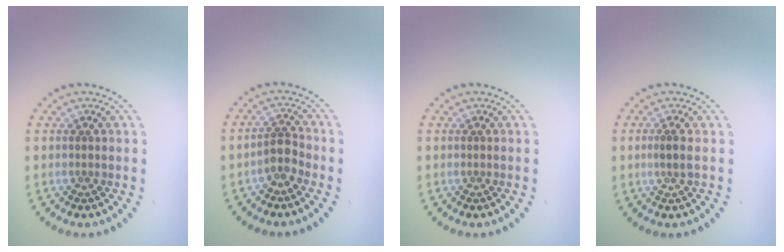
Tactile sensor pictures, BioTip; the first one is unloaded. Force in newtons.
{"total": 2.1, "press": 1.8, "slide": 1.1}
{"total": 0.0}
{"total": 1.0, "press": 0.8, "slide": 0.7}